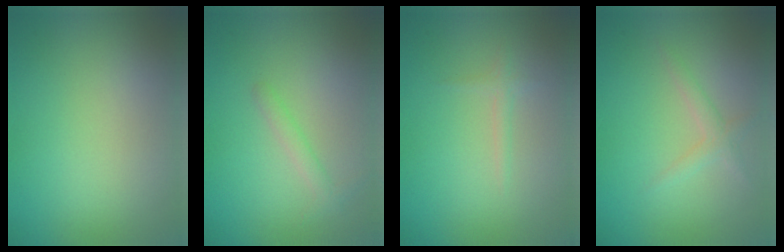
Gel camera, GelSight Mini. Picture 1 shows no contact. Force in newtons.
{"total": 1.3, "press": 1.3, "slide": 0.1}
{"total": 0.8, "press": 0.8, "slide": 0.1}
{"total": 1.5, "press": 1.5, "slide": 0.1}